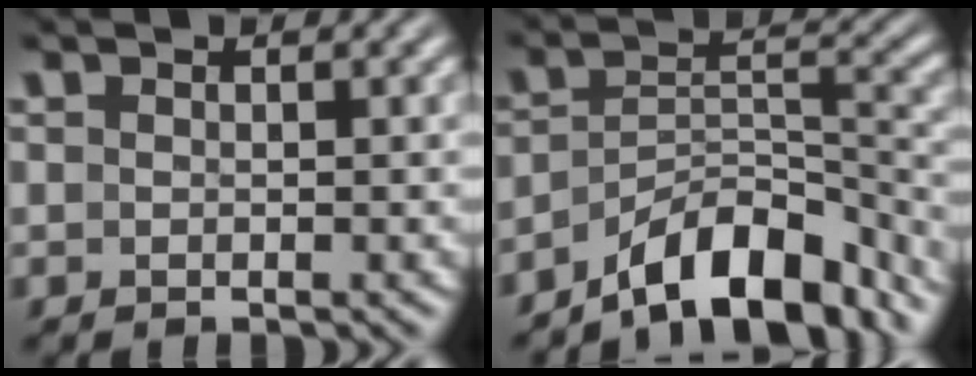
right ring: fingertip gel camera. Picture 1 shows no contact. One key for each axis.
{"total": 8.8, "fx": -6.5, "fy": 3.6, "fz": 4.8, "tx": -0.065, "ty": -0.015, "tz": -0.095}